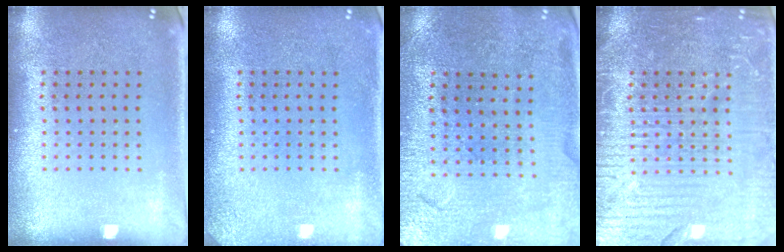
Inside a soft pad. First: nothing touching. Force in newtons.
{"total": 1.6, "press": 1.6, "slide": 0.2}
{"total": 1.3, "press": 1.3, "slide": 0.1}
{"total": 7.2, "press": 7.2, "slide": 0.9}